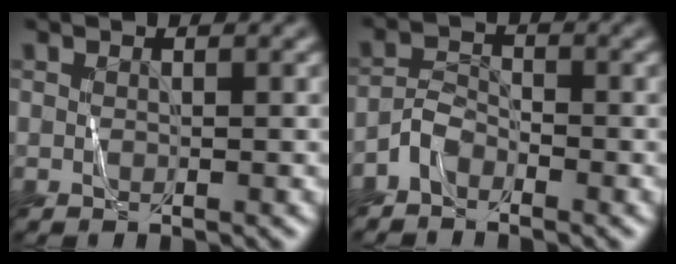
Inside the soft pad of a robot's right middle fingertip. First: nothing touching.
{"total": 2.0, "force": [-1.6, 1.0, 0.7], "torque": [-0.015, 0.010, -0.038]}